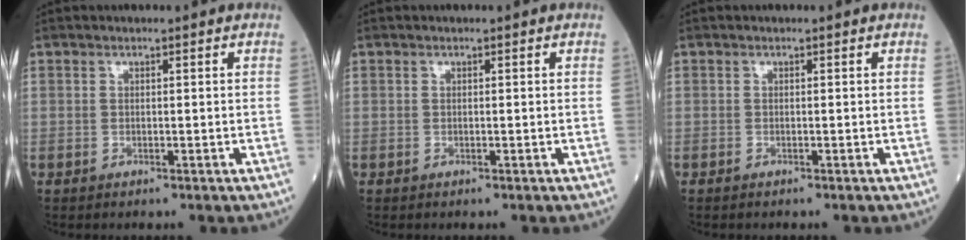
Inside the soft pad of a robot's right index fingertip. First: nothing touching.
{"total": 0.0}
{"total": 0.0}